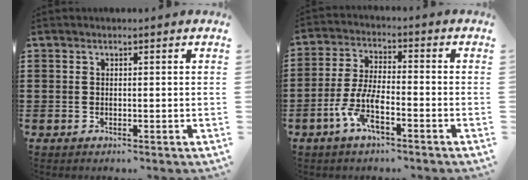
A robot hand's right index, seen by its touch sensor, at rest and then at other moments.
{"total": 7.2, "force": [-3.9, 2.0, 5.7], "torque": [-0.143, -0.010, -0.079]}